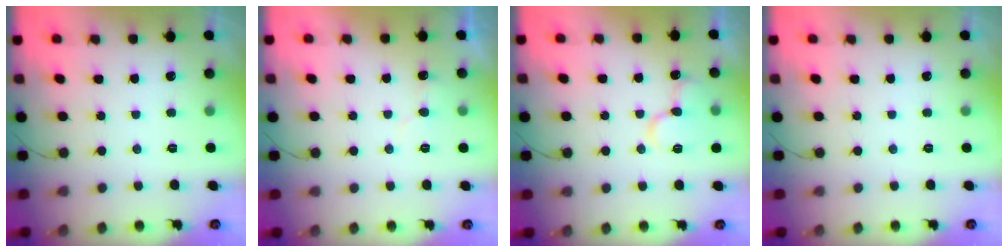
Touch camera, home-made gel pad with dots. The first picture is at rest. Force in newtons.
{"total": 5.2, "press": 5.2, "slide": 0.4}
{"total": 11.8, "press": 11.7, "slide": 1.4}
{"total": 0.0}